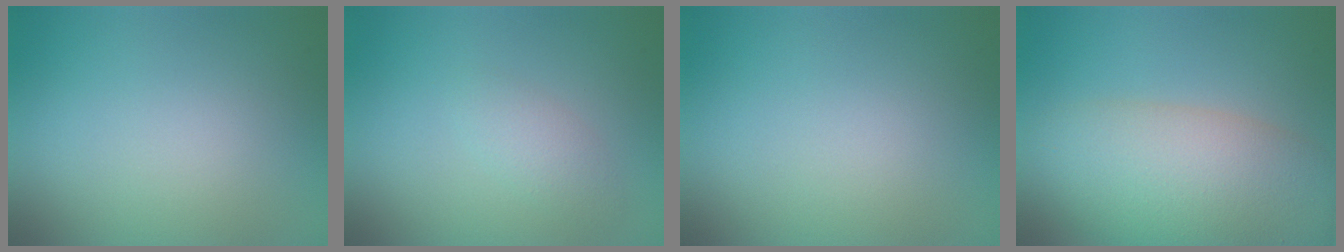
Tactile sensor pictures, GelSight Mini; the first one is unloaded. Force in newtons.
{"total": 1.5, "press": 1.5, "slide": 0.0}
{"total": 0.0}
{"total": 9.2, "press": 9.2, "slide": 0.4}